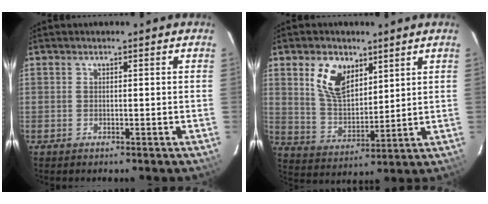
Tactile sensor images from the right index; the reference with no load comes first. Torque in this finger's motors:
{"motor_torque": [0.28, 0.23, 0.27, 0.12]}